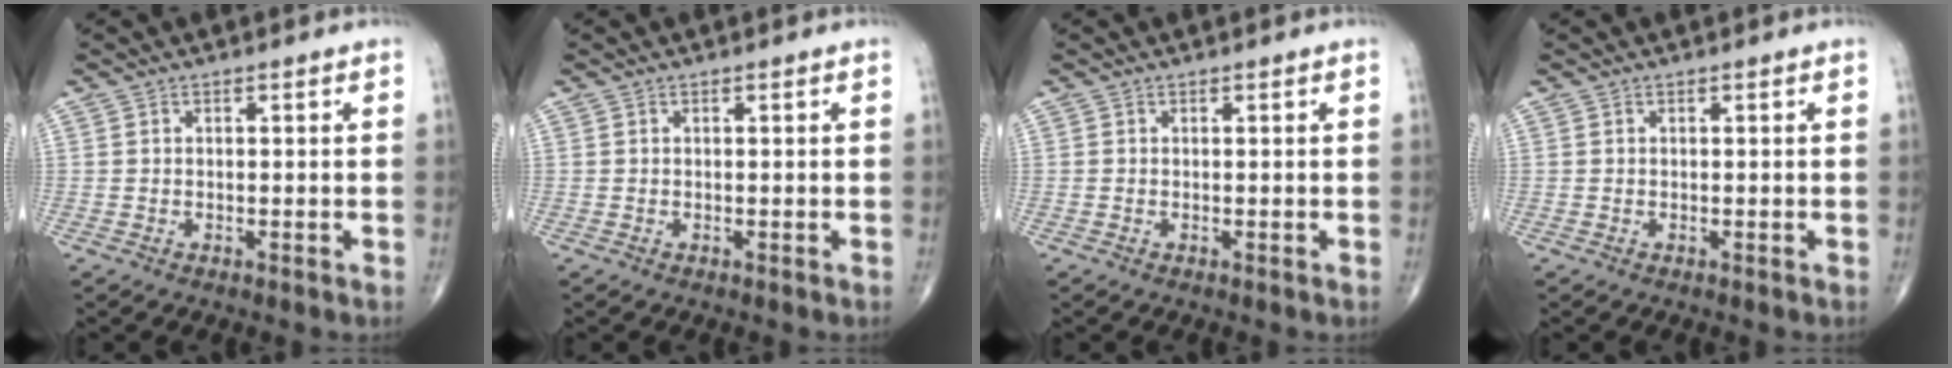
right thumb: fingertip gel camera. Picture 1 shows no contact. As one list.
[{"total": 0.0}, {"total": 0.0}, {"total": 0.0}]